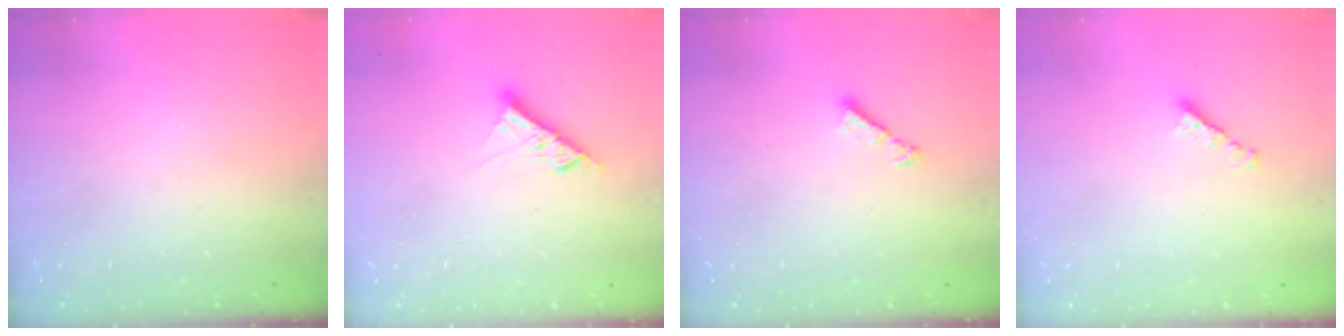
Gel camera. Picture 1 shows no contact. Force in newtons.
{"total": 7.7, "press": 7.7, "slide": 0.3}
{"total": 2.8, "press": 2.8, "slide": 0.7}
{"total": 2.7, "press": 2.6, "slide": 0.8}